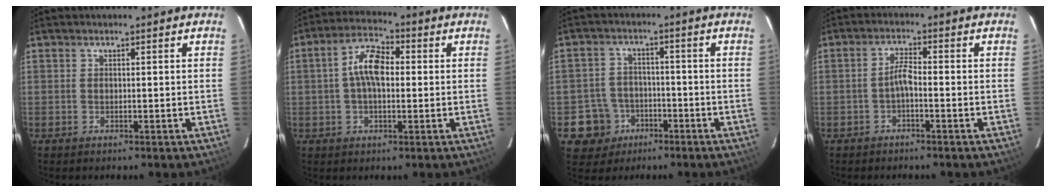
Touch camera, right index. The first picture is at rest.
{"total": 7.7, "force": [0.5, 3.8, 6.7], "torque": [-0.129, 0.021, 0.006]}
{"total": 7.2, "force": [-3.3, 6.4, 0.6], "torque": [-0.029, 0.025, -0.046]}
{"total": 2.4, "force": [-1.3, 0.4, 2.0], "torque": [-0.044, 0.009, -0.027]}